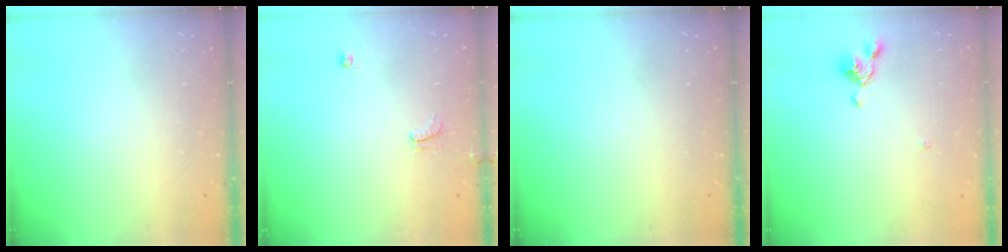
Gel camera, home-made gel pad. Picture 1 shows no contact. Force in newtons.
{"total": 2.0, "press": 1.9, "slide": 0.4}
{"total": 0.0}
{"total": 5.4, "press": 5.4, "slide": 0.5}